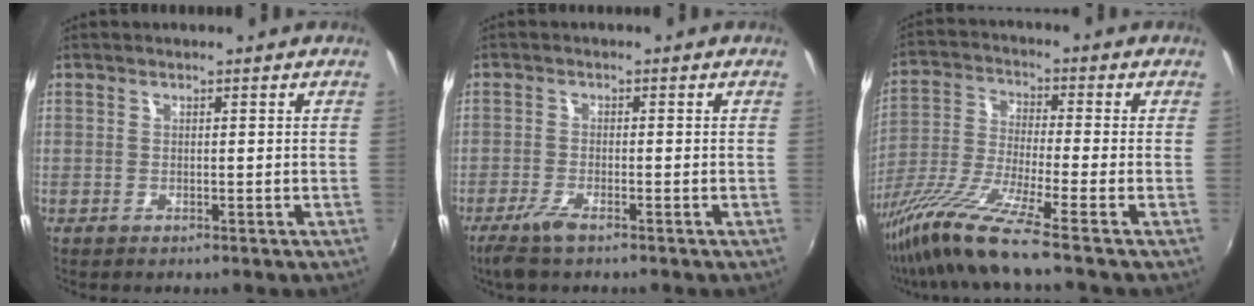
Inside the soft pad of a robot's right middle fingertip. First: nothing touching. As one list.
[{"total": 4.3, "force": [-3.0, 0.7, 3.0], "torque": [-0.075, -0.009, -0.059]}, {"total": 13.0, "force": [-10.1, -1.6, 8.1], "torque": [-0.168, -0.031, -0.193]}]